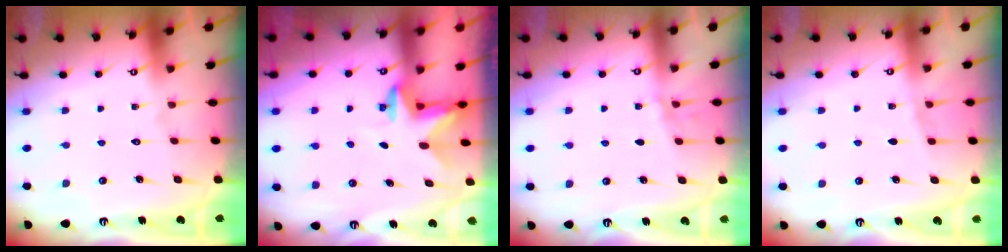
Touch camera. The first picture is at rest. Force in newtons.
{"total": 2.5, "press": 2.5, "slide": 0.4}
{"total": 2.1, "press": 2.1, "slide": 0.2}
{"total": 3.6, "press": 3.6, "slide": 0.5}